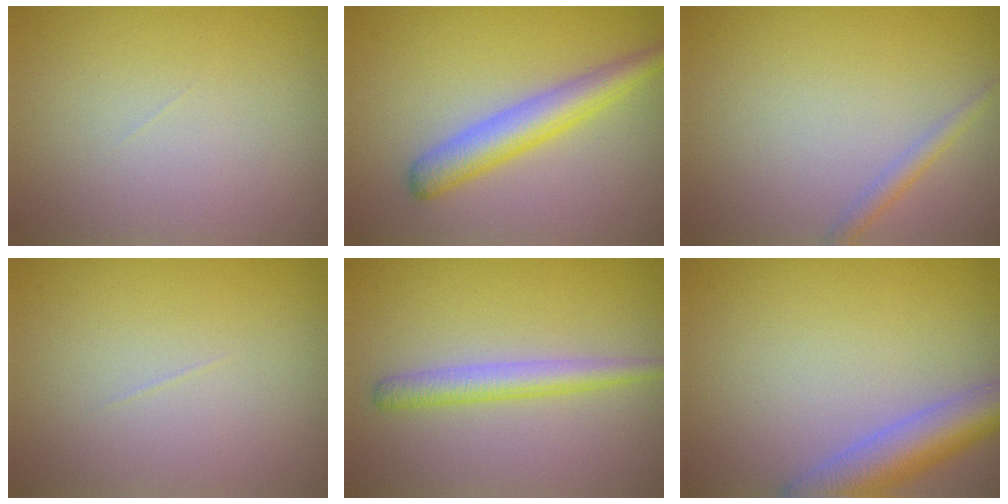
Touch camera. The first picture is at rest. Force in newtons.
{"total": 4.0, "press": 4.0, "slide": 0.1}
{"total": 1.3, "press": 1.3, "slide": 0.0}
{"total": 0.0}
{"total": 2.7, "press": 2.7, "slide": 0.1}
{"total": 5.8, "press": 5.8, "slide": 0.5}